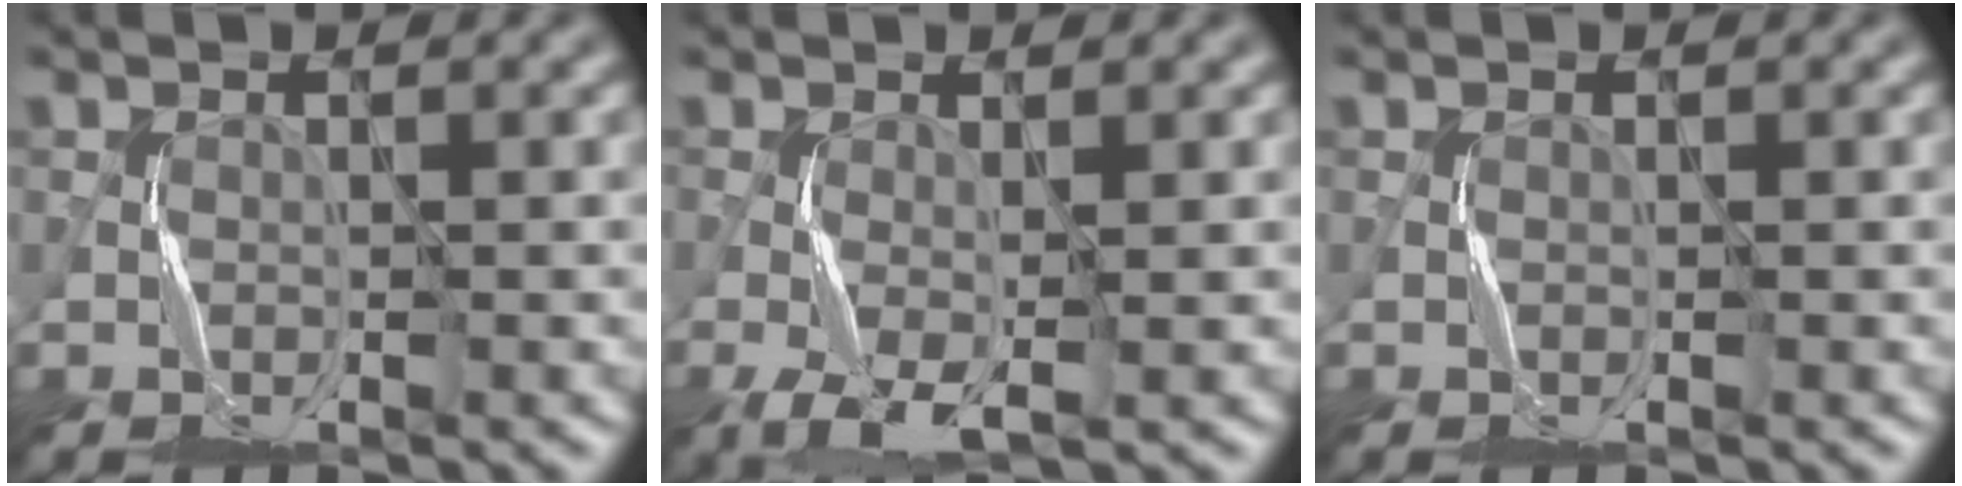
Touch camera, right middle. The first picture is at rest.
{"total": 3.8, "force": [-1.4, 1.4, 3.2], "torque": [-0.078, -0.004, -0.028]}
{"total": 0.0}